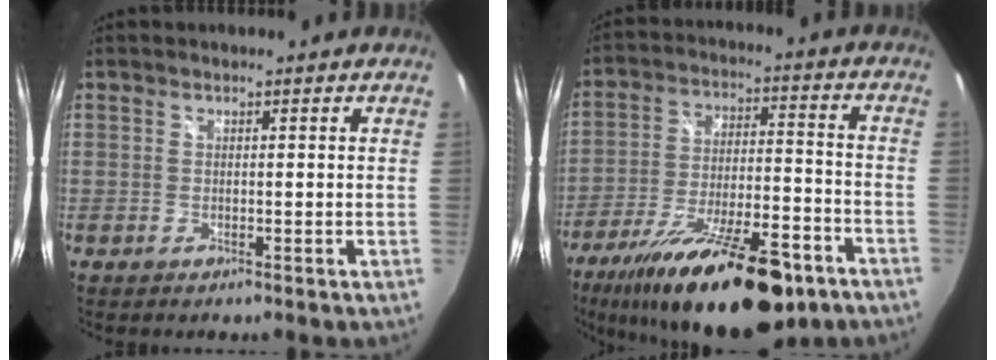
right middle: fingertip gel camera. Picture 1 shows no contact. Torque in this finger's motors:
{"motor_torque": [1.37, -0.77, 0.83, 0.21]}